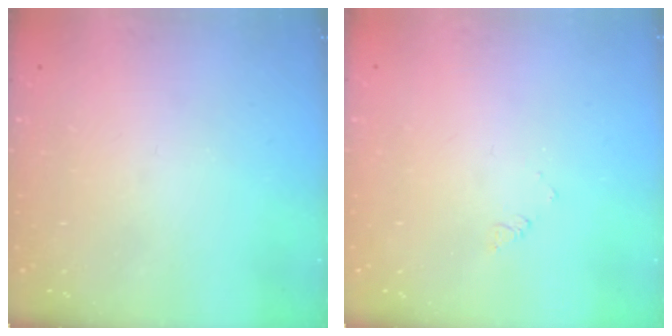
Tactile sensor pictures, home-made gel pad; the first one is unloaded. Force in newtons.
{"total": 1.7, "press": 1.6, "slide": 0.3}